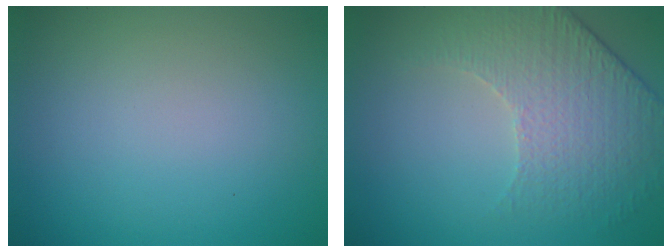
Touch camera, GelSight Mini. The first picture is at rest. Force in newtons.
{"total": 4.5, "press": 3.6, "slide": 2.7}